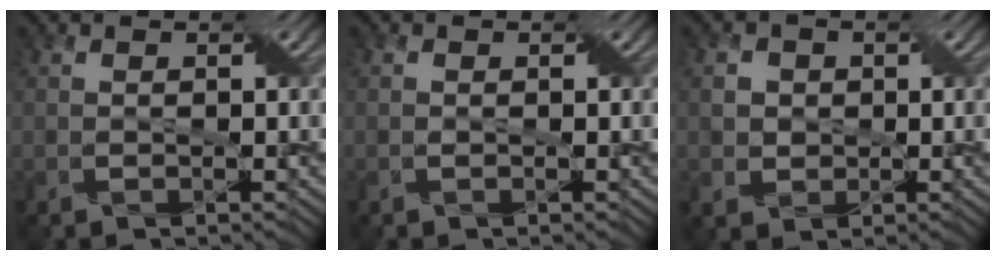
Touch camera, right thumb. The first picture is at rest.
{"total": 0.0}
{"total": 3.1, "force": [0.6, 3.0, 0.7], "torque": [-0.024, 0.005, 0.006]}